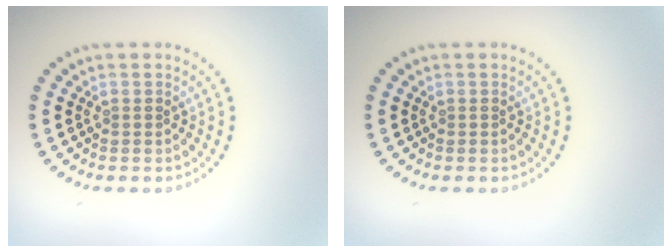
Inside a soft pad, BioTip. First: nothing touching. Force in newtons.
{"total": 0.0}